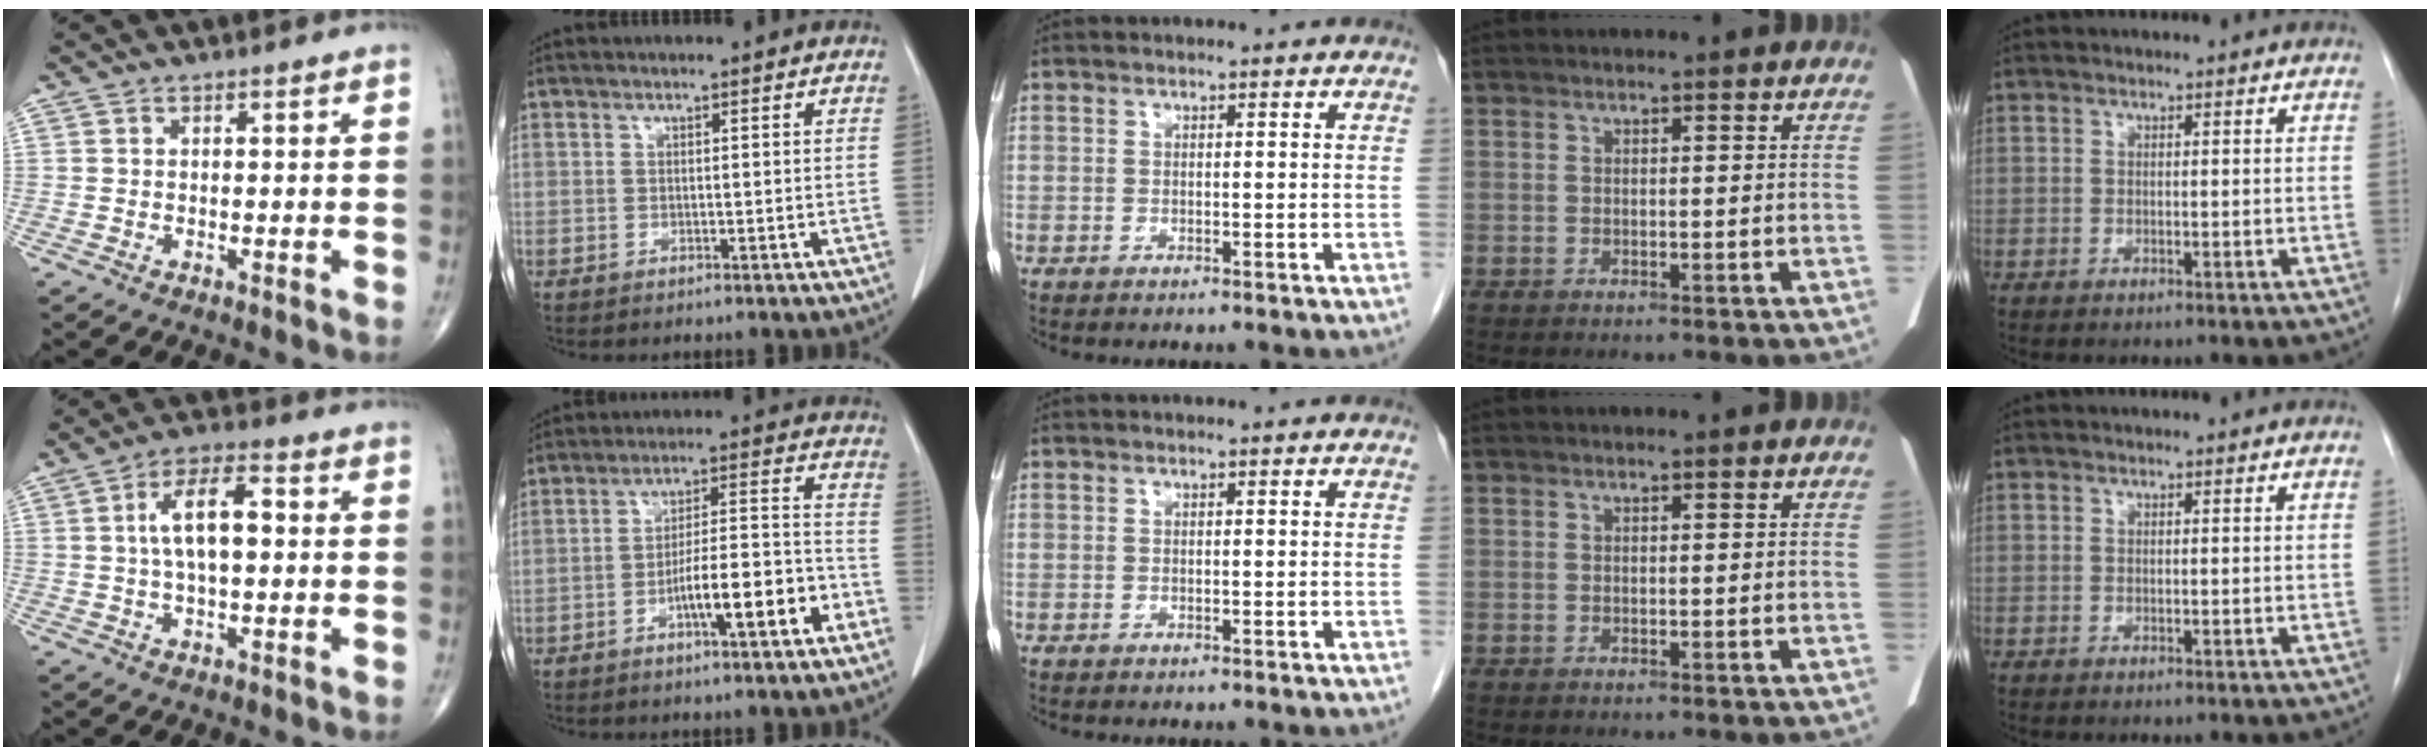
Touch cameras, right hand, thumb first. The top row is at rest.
{"thumb": {"total": 9.9, "force": [1.0, 4.4, 8.8], "torque": [-0.152, 0.018, 0.012]}, "index": {"total": 10.5, "force": [-5.0, 1.4, 9.1], "torque": [-0.145, 0.021, -0.075]}}